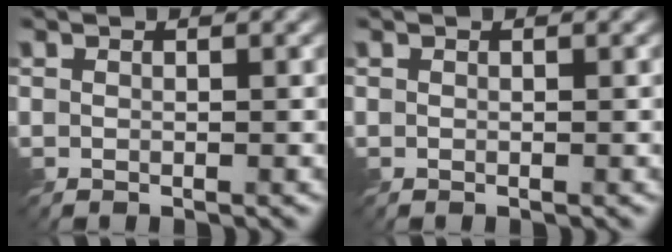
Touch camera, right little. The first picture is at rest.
{"total": 0.0}